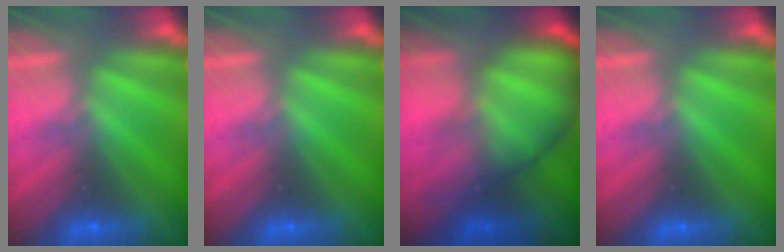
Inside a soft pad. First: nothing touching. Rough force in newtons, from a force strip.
{"total": 0.0}
{"total": 9.4}
{"total": 0.0}